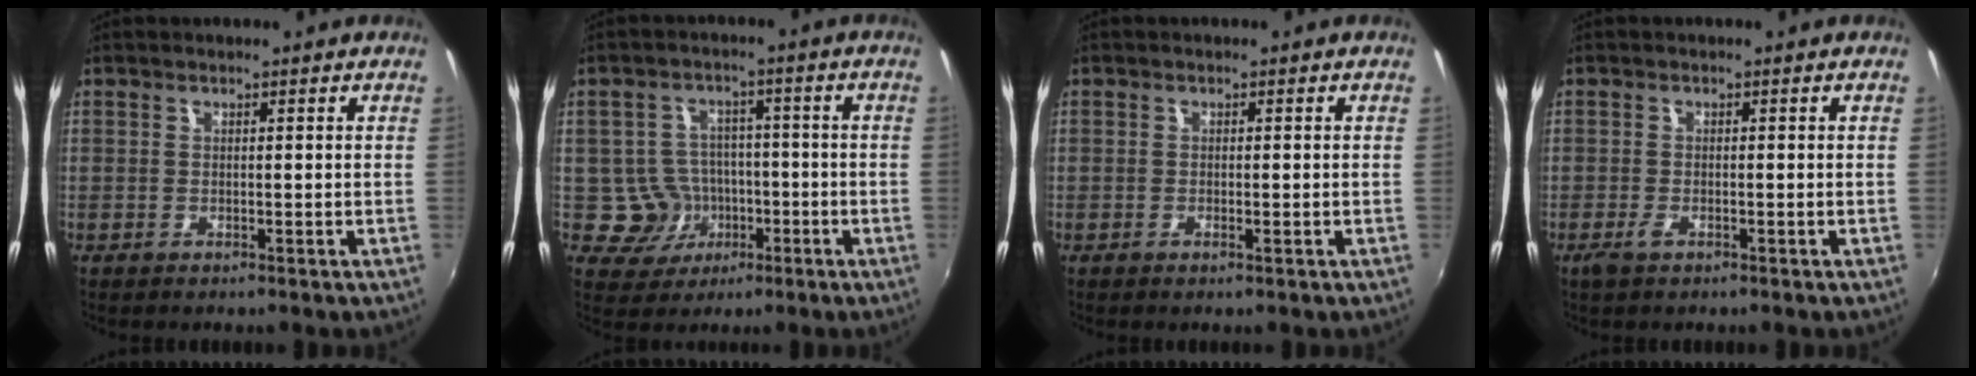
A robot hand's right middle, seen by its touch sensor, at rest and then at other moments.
{"total": 6.7, "force": [-2.2, 6.2, 1.2], "torque": [-0.038, 0.016, -0.023]}
{"total": 0.6, "force": [-0.1, -0.4, 0.4], "torque": [-0.006, -0.001, -0.003]}
{"total": 1.9, "force": [-1.2, 0.8, 1.2], "torque": [-0.026, -0.005, -0.022]}